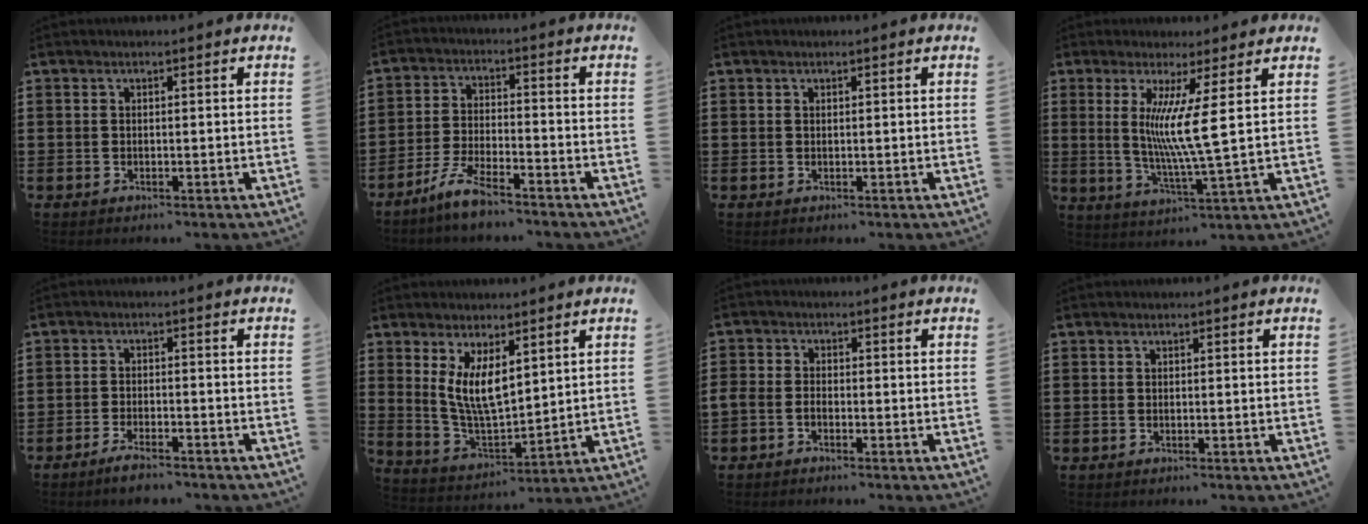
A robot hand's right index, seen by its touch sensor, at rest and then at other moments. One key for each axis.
{"total": 6.0, "fx": -5.2, "fy": 0.5, "fz": 3.0, "tx": -0.083, "ty": -0.009, "tz": -0.105}
{"total": 0.0}
{"total": 8.0, "fx": 2.1, "fy": -0.9, "fz": 7.6, "tx": -0.150, "ty": -0.010, "tz": 0.032}
{"total": 3.1, "fx": -2.9, "fy": 0.2, "fz": 1.0, "tx": -0.026, "ty": 0.001, "tz": -0.059}
{"total": 7.1, "fx": 2.9, "fy": 3.1, "fz": 5.7, "tx": -0.127, "ty": -0.007, "tz": 0.053}
{"total": 1.7, "fx": -1.5, "fy": 0.6, "fz": 0.7, "tx": -0.016, "ty": 0.001, "tz": -0.030}
{"total": 0.0}